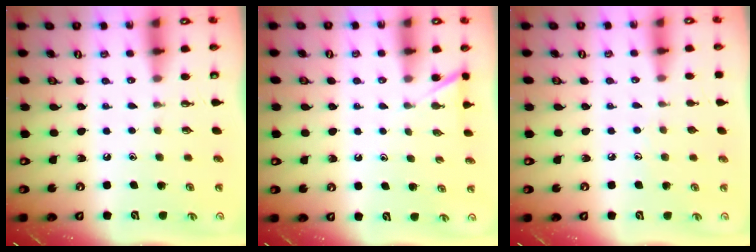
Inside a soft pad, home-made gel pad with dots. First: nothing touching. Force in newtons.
{"total": 2.4, "press": 2.4, "slide": 0.2}
{"total": 3.5, "press": 3.5, "slide": 0.4}